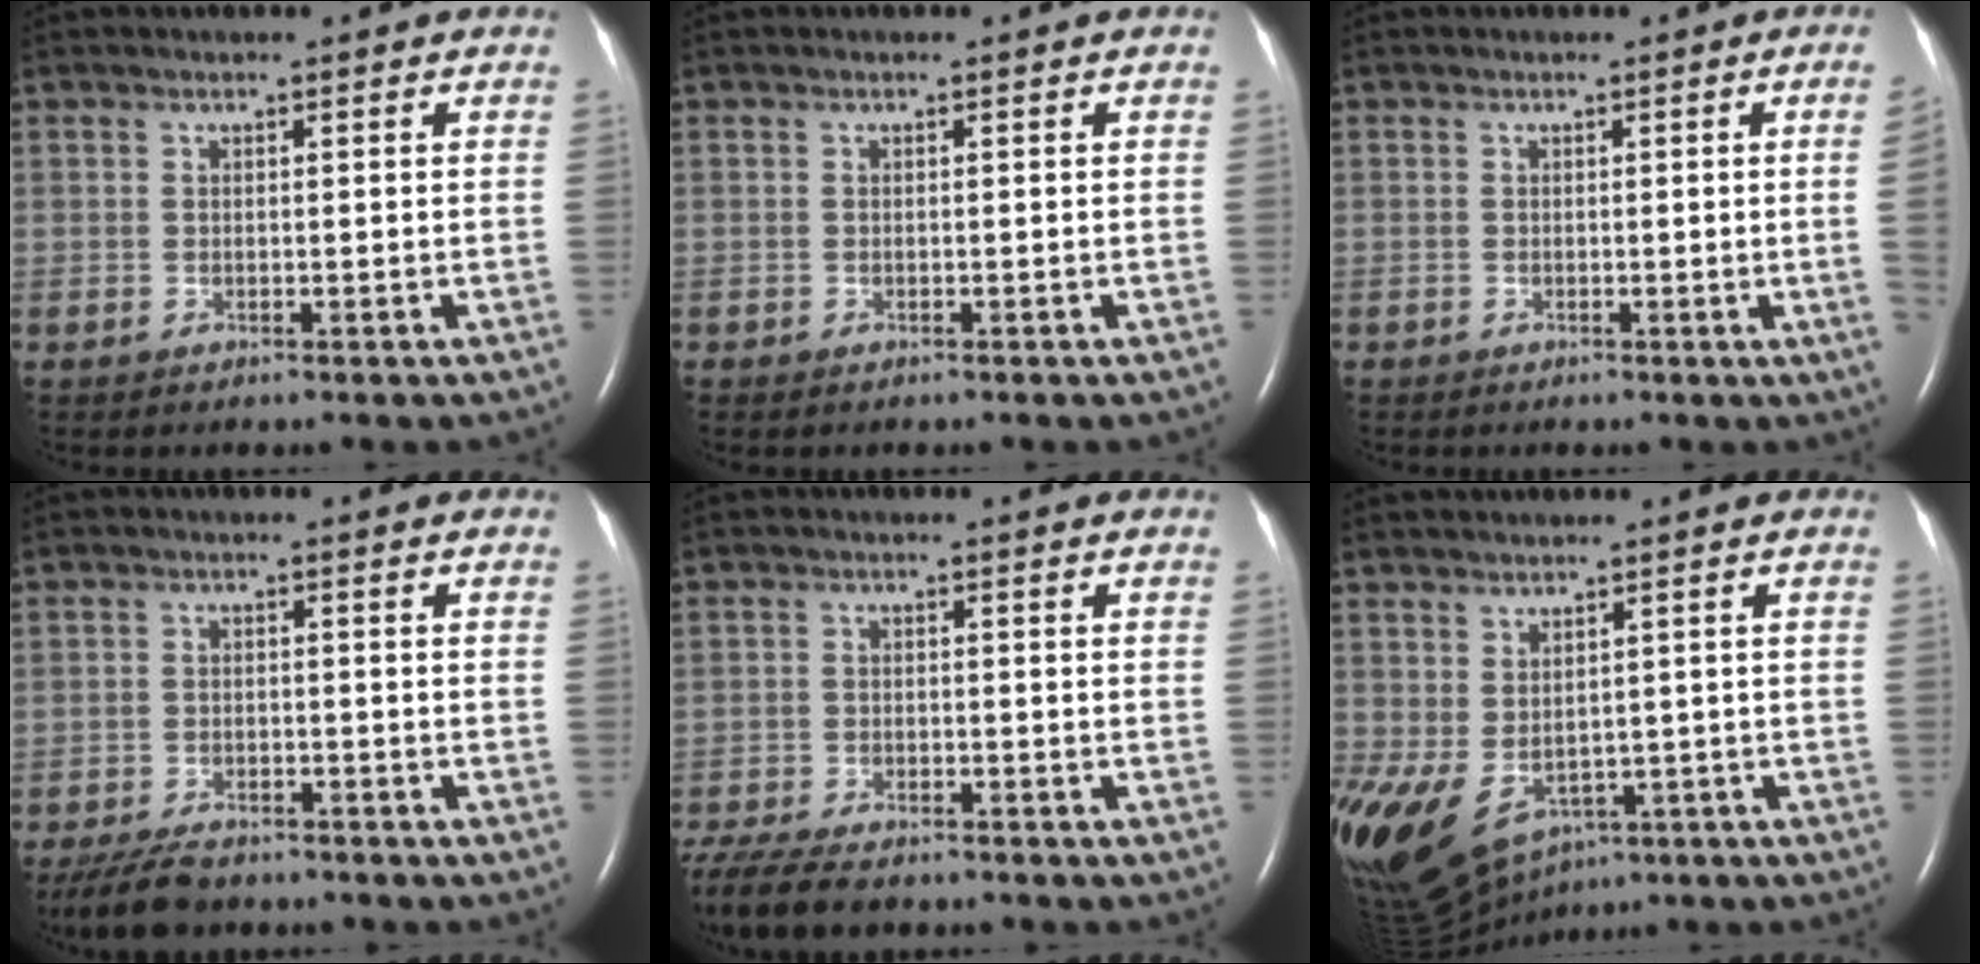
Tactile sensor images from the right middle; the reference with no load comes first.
{"total": 0.0}
{"total": 3.1, "force": [-0.1, -1.5, 2.7], "torque": [-0.033, -0.005, 0.001]}
{"total": 6.9, "force": [-5.9, 2.2, 2.8], "torque": [-0.055, -0.015, -0.098]}
{"total": 10.0, "force": [-8.4, 2.6, 4.7], "torque": [-0.089, -0.022, -0.139]}
{"total": 14.7, "force": [-6.7, 9.2, 9.3], "torque": [-0.210, -0.022, -0.085]}